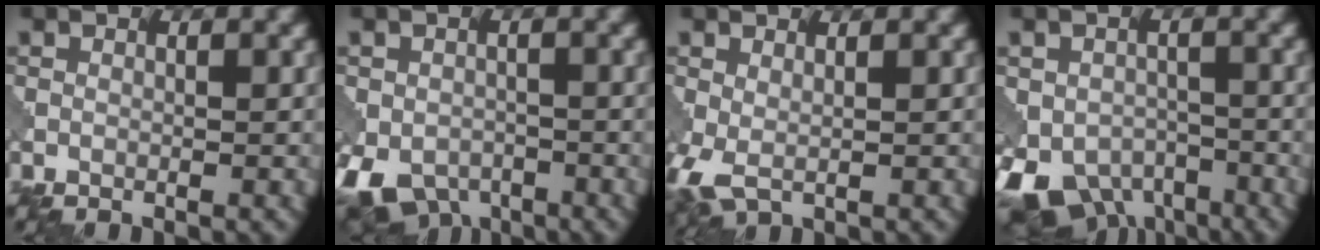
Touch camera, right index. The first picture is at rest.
{"total": 7.1, "force": [-3.9, 4.7, 3.7], "torque": [-0.069, -0.027, -0.069]}
{"total": 2.7, "force": [0.0, 1.3, 2.3], "torque": [-0.064, -0.004, -0.002]}
{"total": 8.9, "force": [-5.3, 5.3, 4.8], "torque": [-0.086, -0.021, -0.088]}